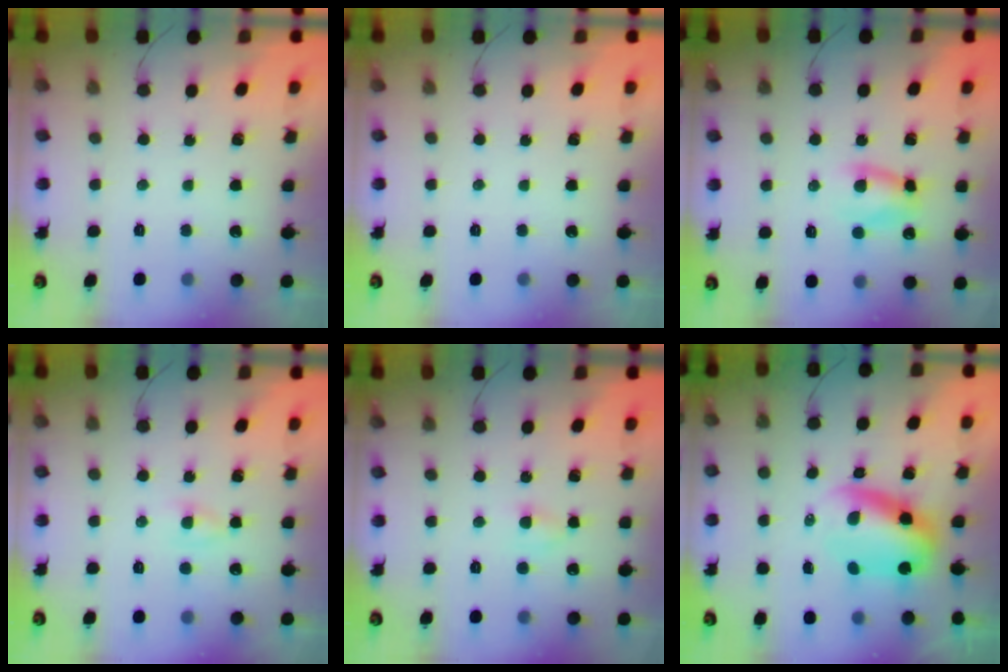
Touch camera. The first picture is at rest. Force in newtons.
{"total": 0.0}
{"total": 6.9, "press": 6.8, "slide": 0.3}
{"total": 1.9, "press": 1.8, "slide": 0.6}
{"total": 3.1, "press": 2.9, "slide": 1.1}
{"total": 7.0, "press": 6.8, "slide": 1.4}